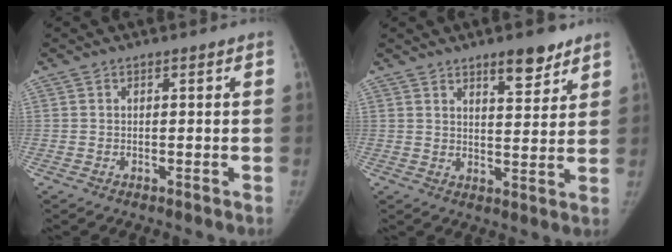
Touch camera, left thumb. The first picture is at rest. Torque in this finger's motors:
{"motor_torque": [0.54, -0.09, 0.60, -0.96, 0.19]}